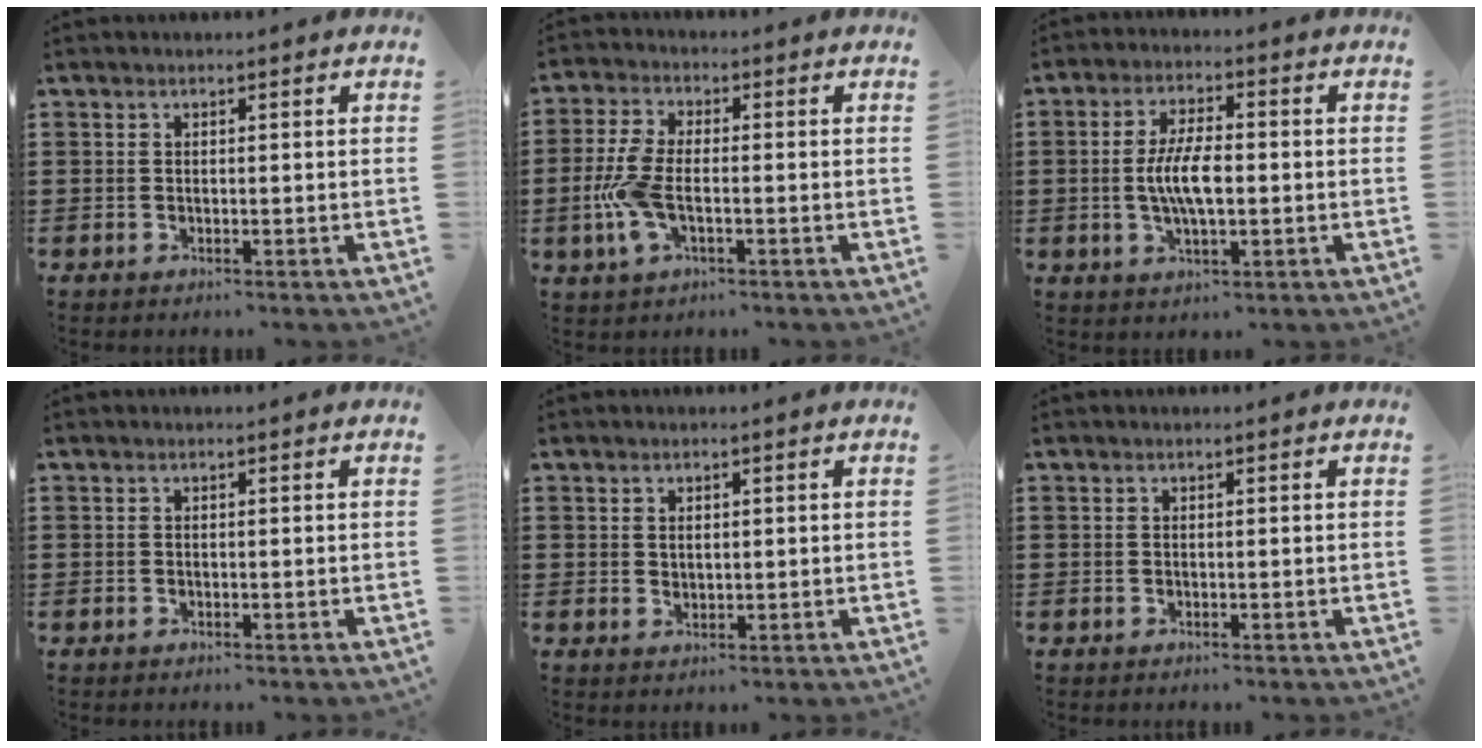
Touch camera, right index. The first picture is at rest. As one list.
[{"total": 6.9, "force": [-1.4, 3.1, 6.0], "torque": [-0.153, -0.011, -0.035]}, {"total": 6.9, "force": [-0.6, 2.4, 6.4], "torque": [-0.135, -0.003, -0.017]}, {"total": 0.0}, {"total": 0.9, "force": [0.6, 0.6, 0.4], "torque": [-0.008, 0.002, 0.011]}, {"total": 0.0}]